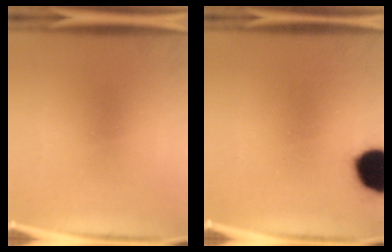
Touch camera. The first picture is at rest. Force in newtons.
{"total": 15.8}